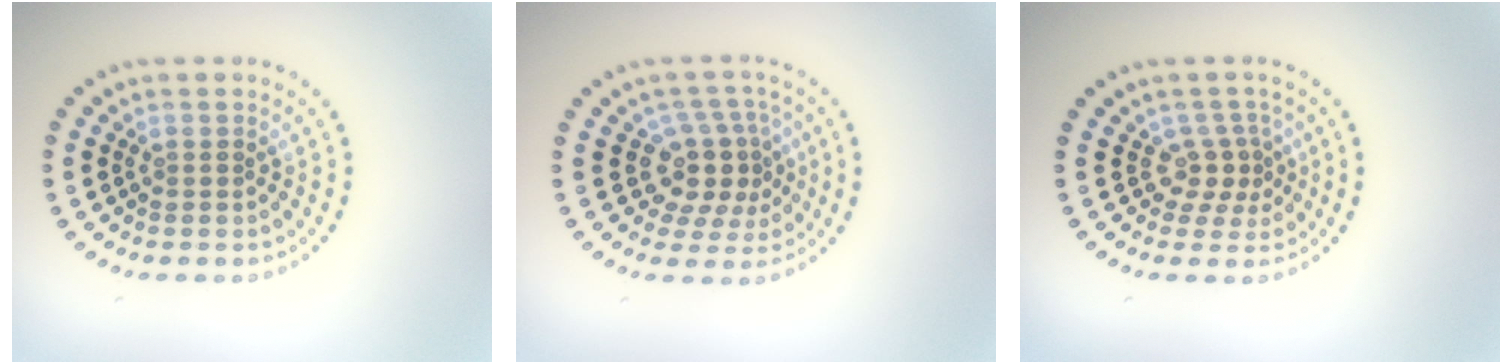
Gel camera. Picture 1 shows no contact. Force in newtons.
{"total": 4.0, "press": 3.3, "slide": 2.3}
{"total": 2.3, "press": 1.6, "slide": 1.7}